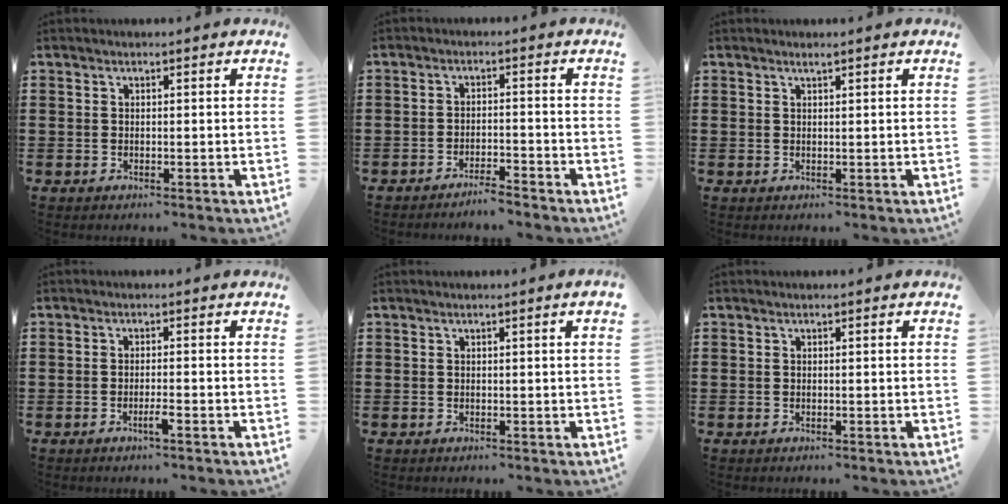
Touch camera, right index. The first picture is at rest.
{"total": 2.7, "force": [-2.6, -0.3, 0.5], "torque": [-0.014, -0.002, -0.054]}
{"total": 0.7, "force": [0.6, 0.0, 0.4], "torque": [-0.008, 0.000, 0.011]}
{"total": 2.1, "force": [-1.1, 0.1, 1.8], "torque": [-0.030, -0.002, -0.020]}
{"total": 0.5, "force": [0.3, -0.2, 0.4], "torque": [-0.006, -0.001, 0.005]}
{"total": 0.0}